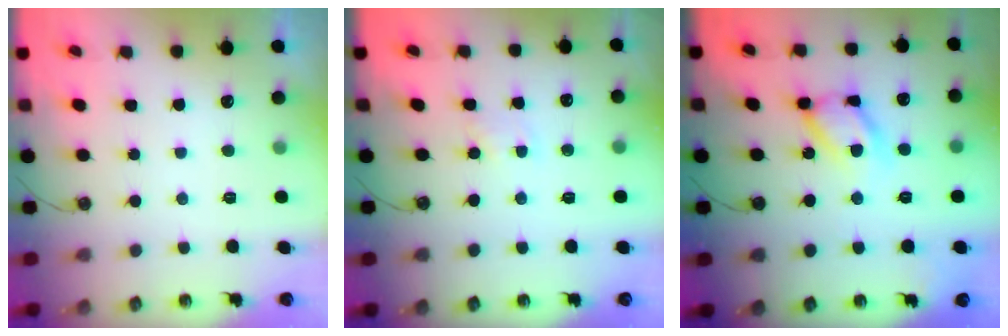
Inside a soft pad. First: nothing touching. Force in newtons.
{"total": 2.0, "press": 2.0, "slide": 0.3}
{"total": 14.0, "press": 14.0, "slide": 1.1}